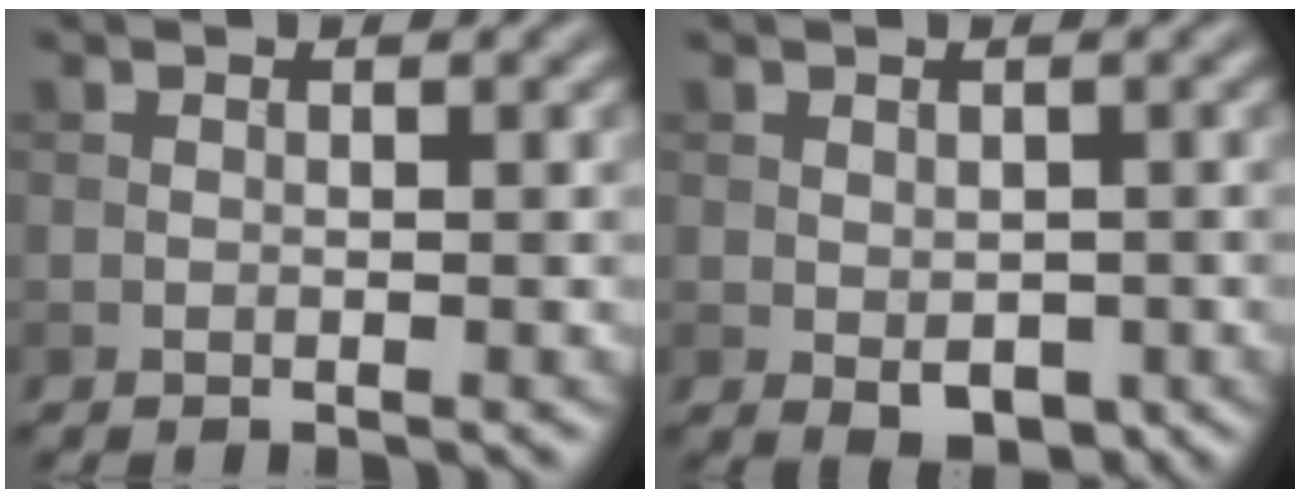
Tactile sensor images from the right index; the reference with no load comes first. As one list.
[{"total": 2.7, "force": [-0.8, 1.6, 2.0], "torque": [-0.030, -0.010, -0.005]}]